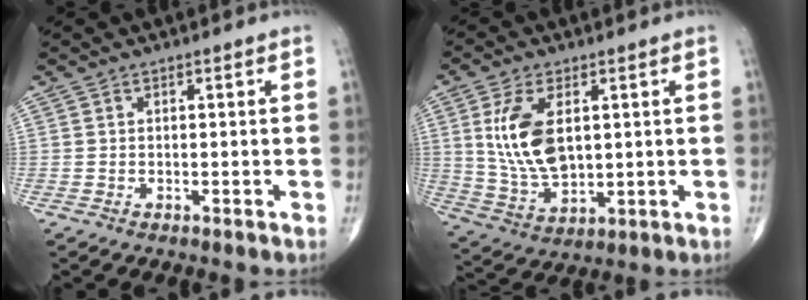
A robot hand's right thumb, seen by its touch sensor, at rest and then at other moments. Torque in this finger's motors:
{"motor_torque": [-0.14, 0.56, 1.26, 0.12, 0.15]}